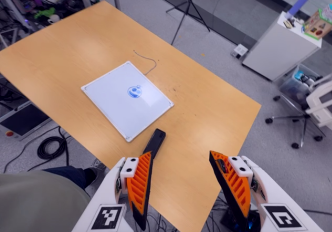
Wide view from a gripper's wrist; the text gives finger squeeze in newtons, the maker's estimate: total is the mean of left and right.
{"total": 0.0}